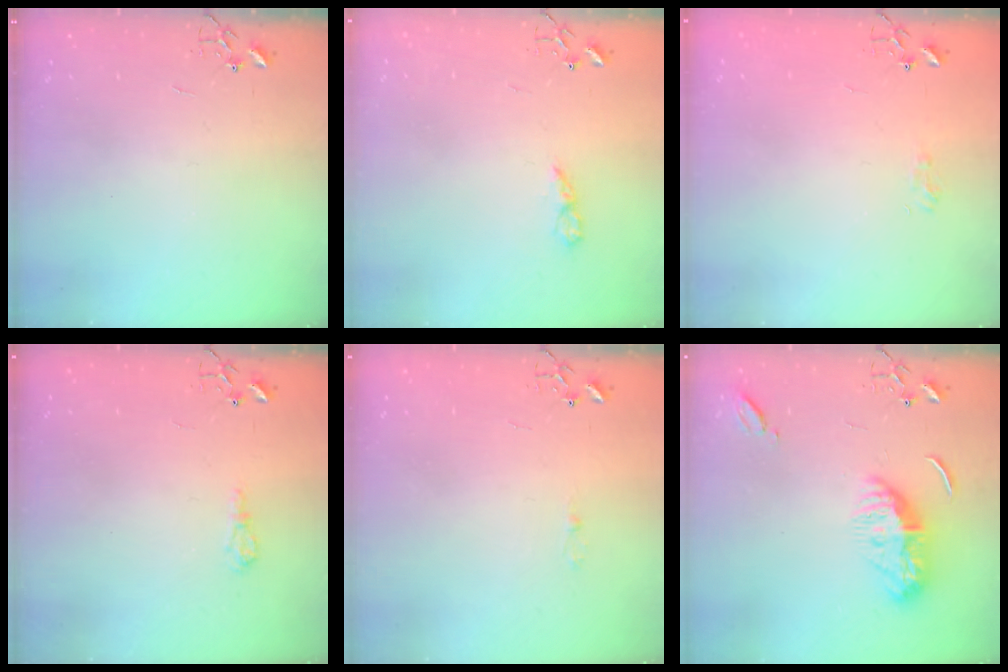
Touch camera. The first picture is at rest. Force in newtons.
{"total": 5.8, "press": 5.7, "slide": 0.6}
{"total": 6.1, "press": 6.1, "slide": 0.8}
{"total": 6.5, "press": 6.5, "slide": 0.7}
{"total": 2.5, "press": 2.5, "slide": 0.3}
{"total": 11.6, "press": 11.6, "slide": 1.0}